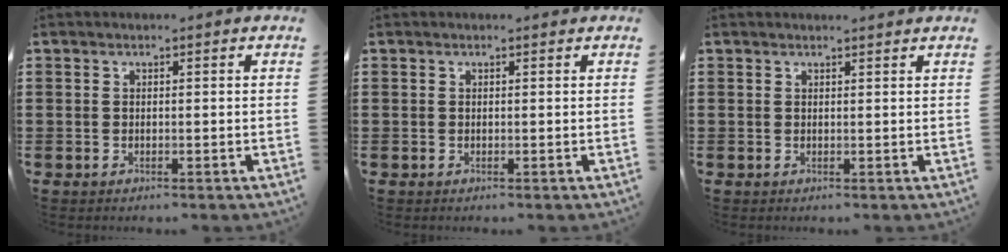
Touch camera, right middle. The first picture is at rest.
{"total": 0.0}
{"total": 0.7, "force": [0.7, -0.1, 0.2], "torque": [0.003, -0.005, 0.012]}